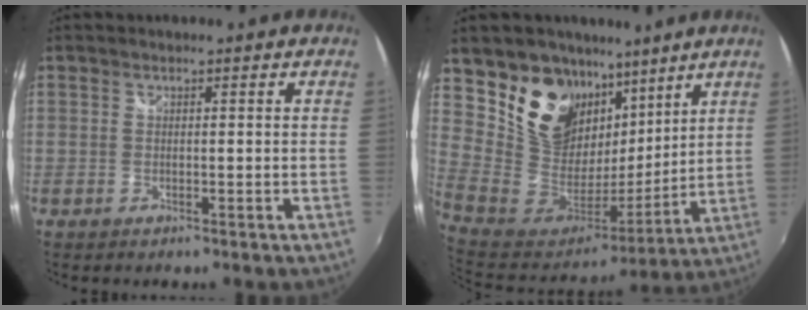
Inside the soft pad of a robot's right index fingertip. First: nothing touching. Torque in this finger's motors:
{"motor_torque": [1.10, 1.04, 0.66, 0.10]}